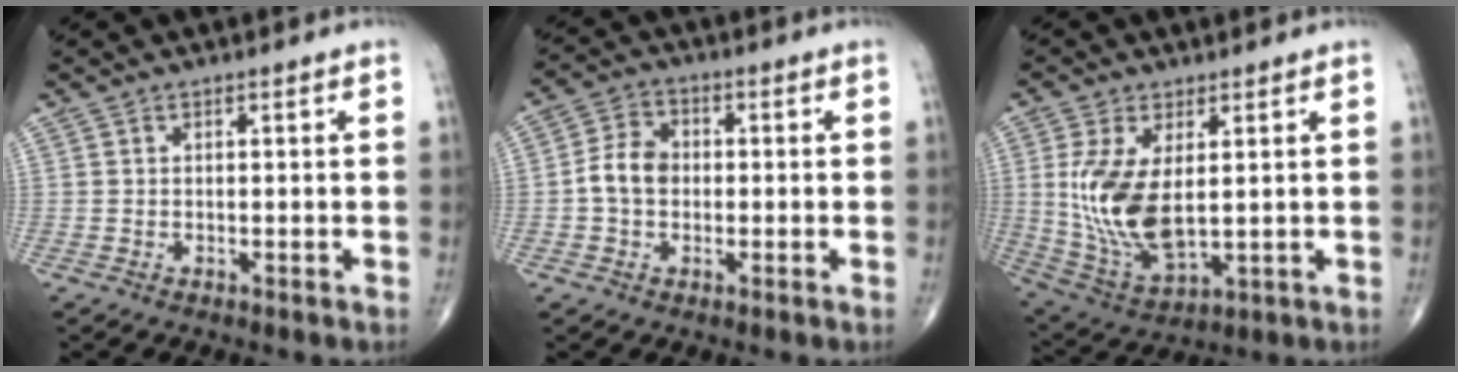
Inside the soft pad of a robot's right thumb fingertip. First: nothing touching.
{"total": 6.3, "force": [-0.6, 4.8, 4.0], "torque": [-0.066, 0.019, -0.019]}
{"total": 13.7, "force": [1.5, 6.7, 11.8], "torque": [-0.240, -0.017, 0.048]}